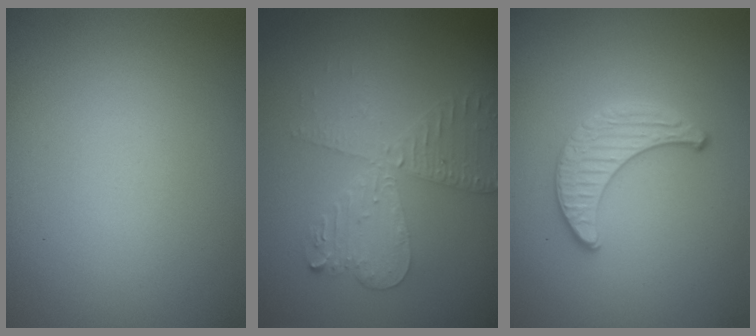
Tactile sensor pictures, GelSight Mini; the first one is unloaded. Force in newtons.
{"total": 4.3, "press": 3.6, "slide": 2.3}
{"total": 2.0, "press": 2.0, "slide": 0.1}